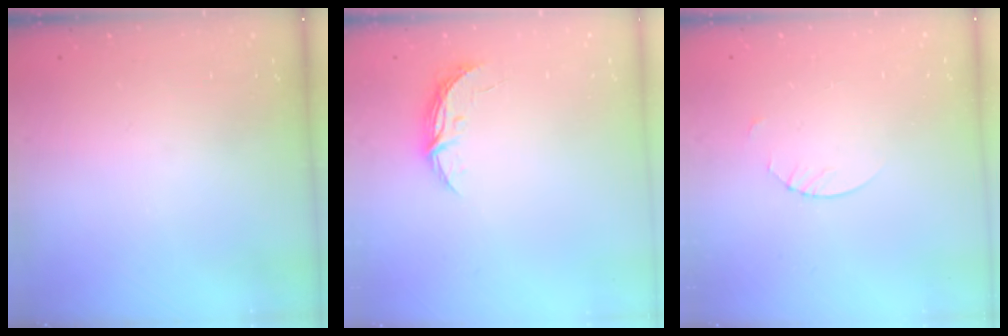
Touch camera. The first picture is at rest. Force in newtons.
{"total": 4.6, "press": 4.6, "slide": 0.4}
{"total": 1.9, "press": 1.9, "slide": 0.2}